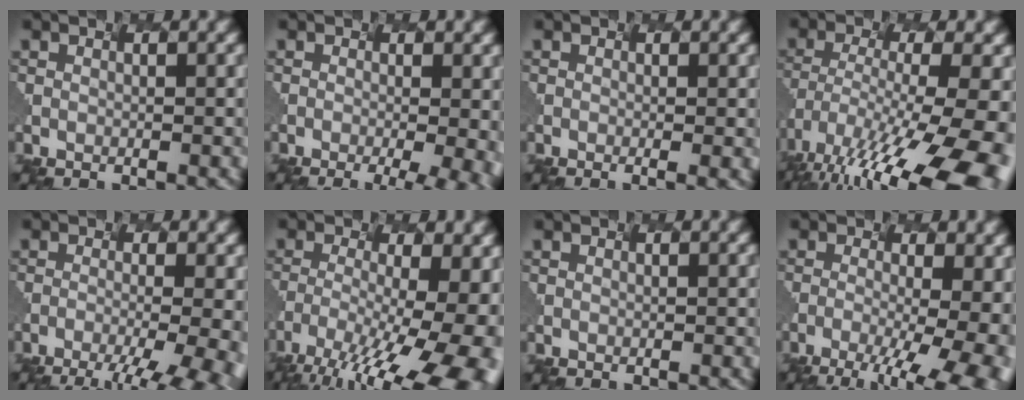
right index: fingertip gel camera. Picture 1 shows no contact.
{"total": 6.5, "force": [-2.0, 2.2, 5.8], "torque": [-0.036, -0.003, 0.004]}
{"total": 1.4, "force": [-0.5, 0.0, 1.3], "torque": [-0.024, 0.003, 0.007]}
{"total": 15.2, "force": [-9.9, 4.0, 10.8], "torque": [-0.235, -0.045, -0.113]}
{"total": 7.9, "force": [-4.1, 2.3, 6.4], "torque": [-0.079, -0.011, -0.032]}
{"total": 15.3, "force": [-9.0, 4.6, 11.5], "torque": [-0.194, -0.036, -0.096]}
{"total": 0.0}
{"total": 9.4, "force": [-2.9, 3.8, 8.1], "torque": [-0.112, -0.011, -0.004]}